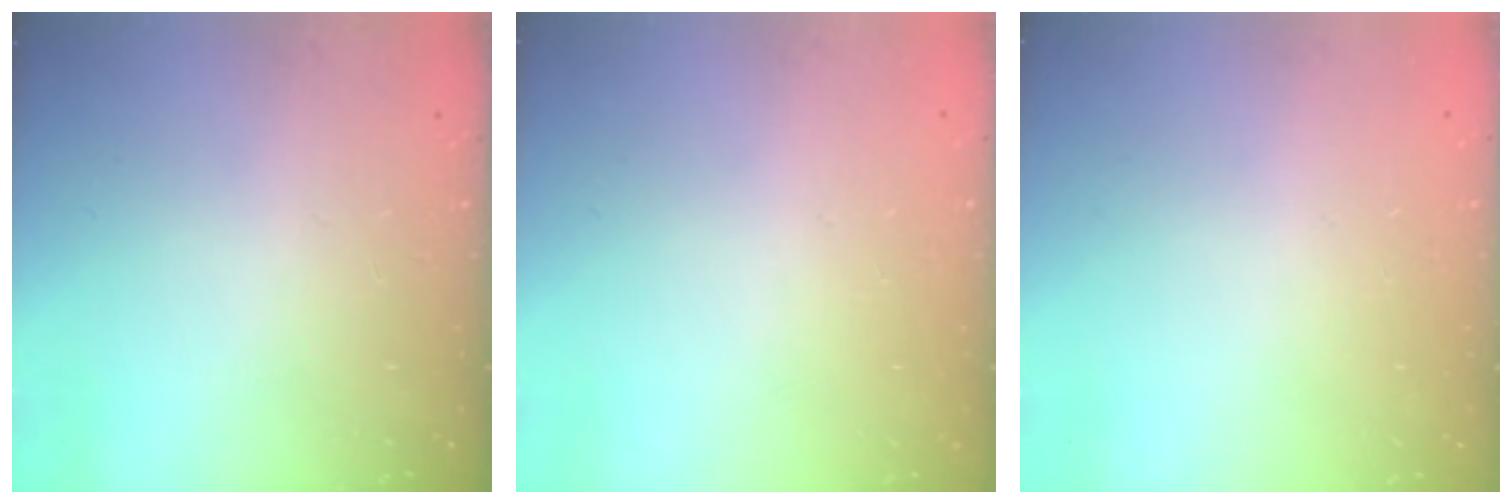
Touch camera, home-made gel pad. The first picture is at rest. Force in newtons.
{"total": 0.0}
{"total": 0.0}